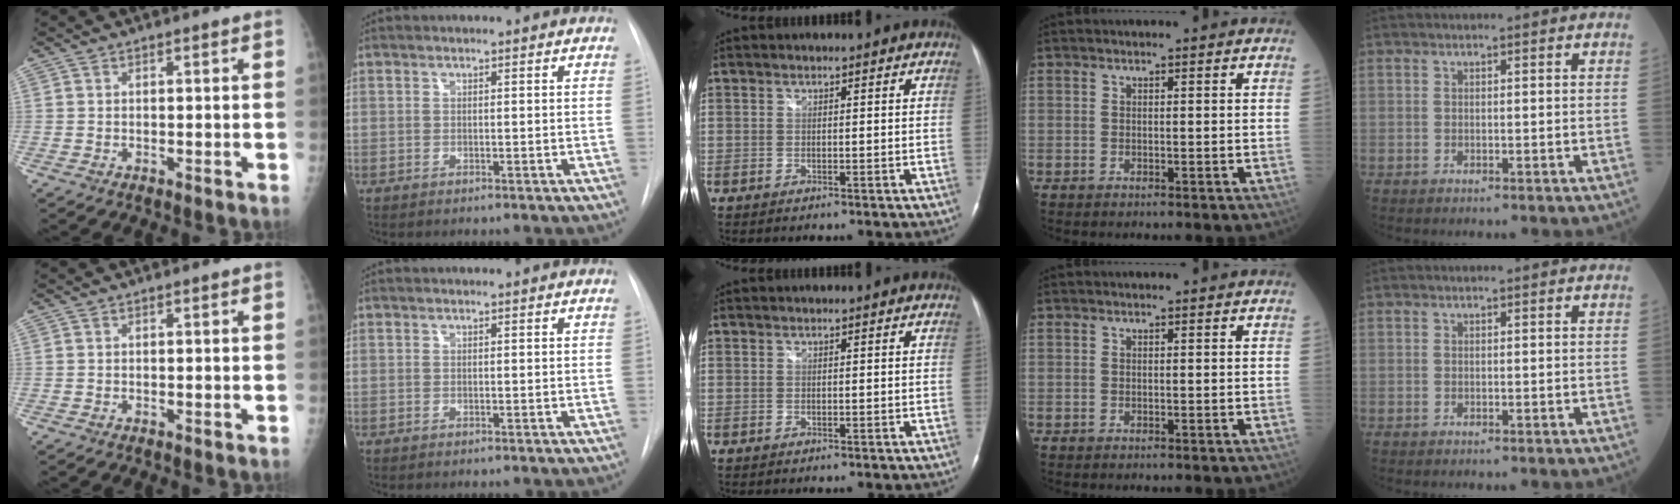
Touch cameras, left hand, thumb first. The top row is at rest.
{}